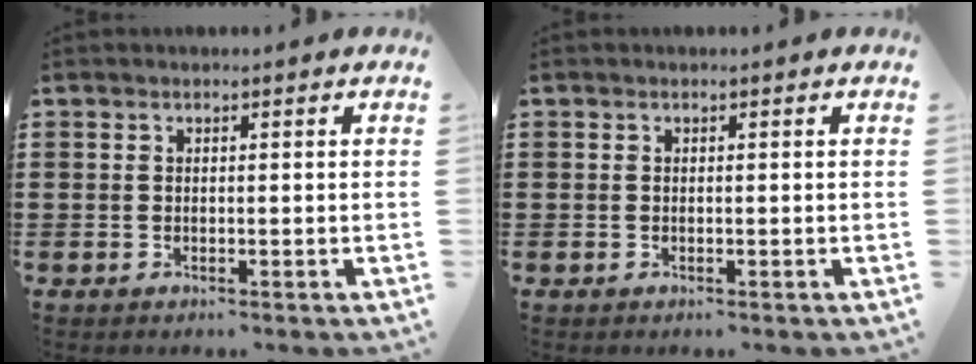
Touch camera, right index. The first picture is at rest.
{"total": 0.0}